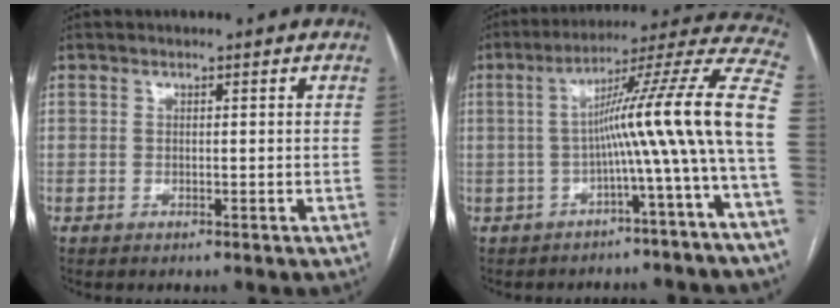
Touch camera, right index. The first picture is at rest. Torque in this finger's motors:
{"motor_torque": [1.36, -0.32, 0.72, 0.19]}